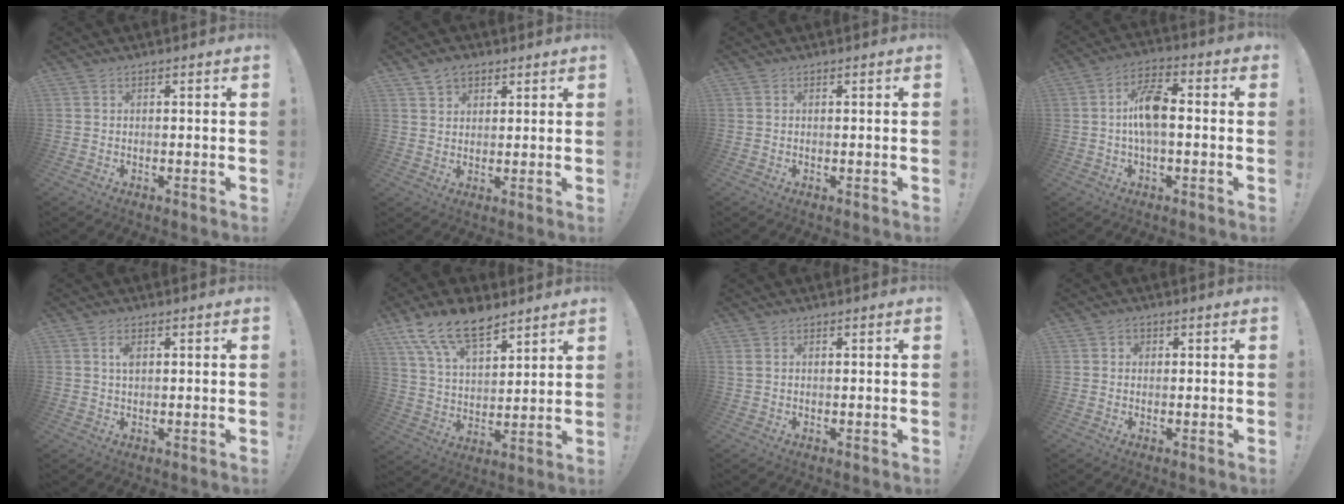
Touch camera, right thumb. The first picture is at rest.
{"total": 4.8, "force": [3.4, 3.2, 1.4], "torque": [-0.017, -0.015, 0.062]}
{"total": 0.0}
{"total": 11.0, "force": [-0.2, 5.5, 9.5], "torque": [-0.163, 0.017, -0.004]}
{"total": 2.5, "force": [0.8, 1.2, 2.0], "torque": [-0.027, -0.003, 0.011]}
{"total": 15.4, "force": [11.0, 6.8, 8.3], "torque": [-0.150, -0.067, 0.203]}
{"total": 1.0, "force": [0.6, 0.4, 0.7], "torque": [-0.007, -0.002, 0.009]}
{"total": 1.4, "force": [0.1, 1.3, 0.5], "torque": [-0.005, 0.002, 0.001]}